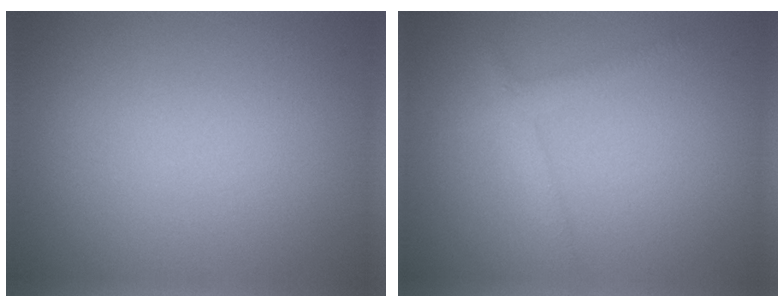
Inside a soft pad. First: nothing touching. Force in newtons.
{"total": 1.6, "press": 1.6, "slide": 0.2}